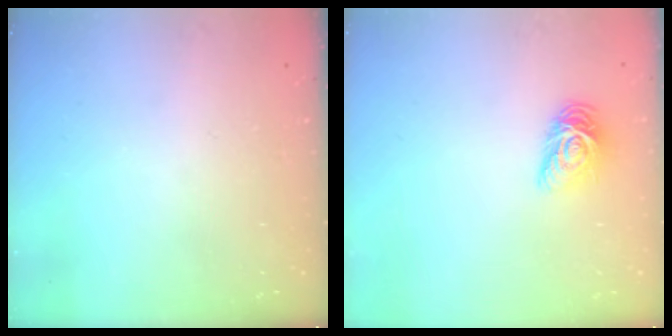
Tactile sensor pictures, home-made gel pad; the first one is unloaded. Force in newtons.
{"total": 7.7, "press": 7.6, "slide": 0.3}